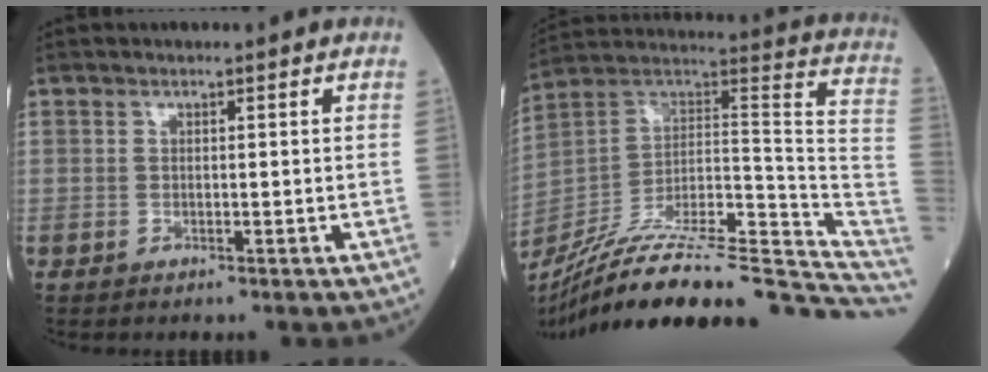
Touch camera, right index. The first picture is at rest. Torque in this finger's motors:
{"motor_torque": [-1.16, -0.98, -0.29, -0.13]}